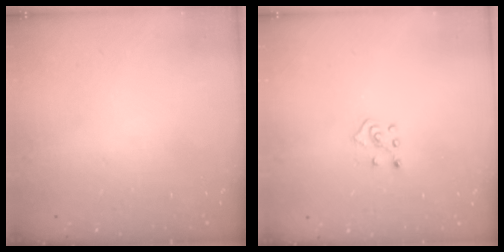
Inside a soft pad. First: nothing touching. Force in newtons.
{"total": 2.3, "press": 2.3, "slide": 0.5}